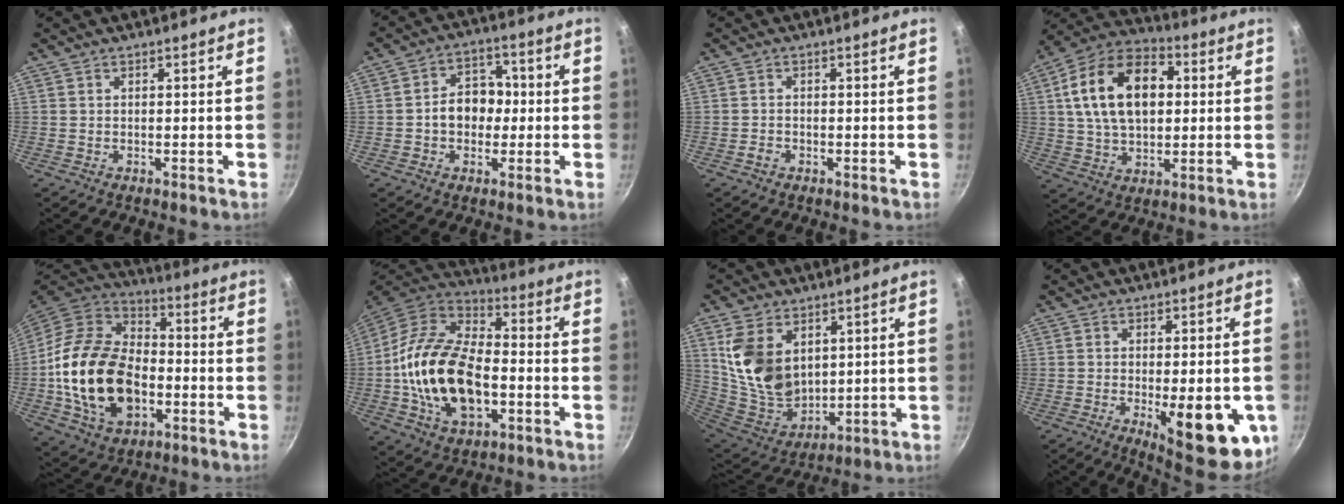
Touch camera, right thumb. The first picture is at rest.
{"total": 8.8, "force": [-0.6, 6.9, 5.5], "torque": [-0.041, 0.024, -0.018]}
{"total": 1.3, "force": [-0.8, 0.9, 0.6], "torque": [-0.012, 0.006, -0.016]}
{"total": 19.1, "force": [3.5, 12.2, 14.2], "torque": [-0.219, 0.019, 0.048]}
{"total": 23.9, "force": [-4.1, 16.0, 17.2], "torque": [-0.295, 0.030, -0.073]}
{"total": 22.3, "force": [-3.4, 13.6, 17.4], "torque": [-0.310, 0.030, -0.067]}
{"total": 15.3, "force": [5.1, 10.4, 9.9], "torque": [-0.160, -0.042, 0.118]}
{"total": 16.8, "force": [-4.4, 6.0, 15.0], "torque": [-0.158, -0.008, -0.048]}